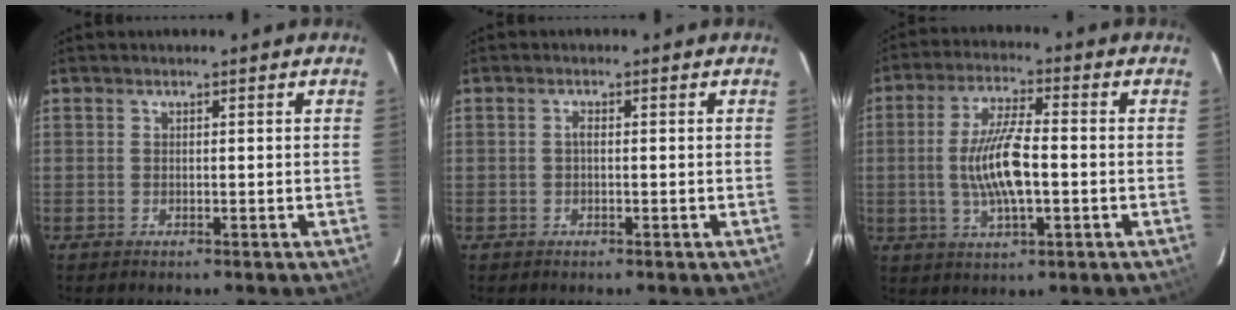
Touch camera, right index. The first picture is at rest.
{"total": 0.8, "force": [-0.1, 0.3, 0.7], "torque": [-0.015, 0.005, -0.003]}
{"total": 10.7, "force": [-1.3, 2.8, 10.2], "torque": [-0.200, -0.001, -0.023]}